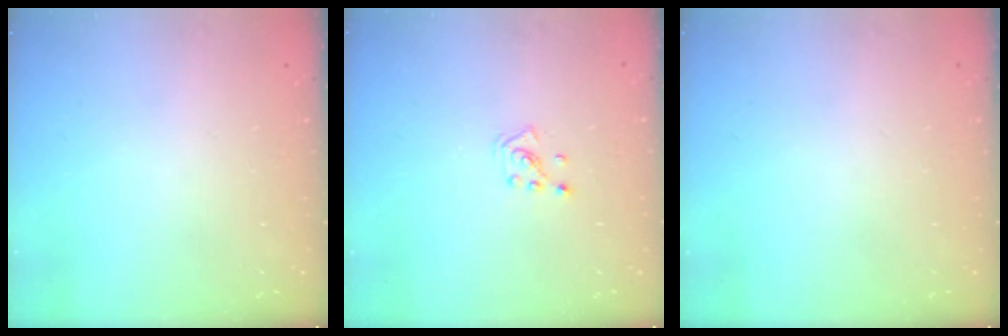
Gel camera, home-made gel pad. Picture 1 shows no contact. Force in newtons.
{"total": 2.7, "press": 2.7, "slide": 0.5}
{"total": 0.0}